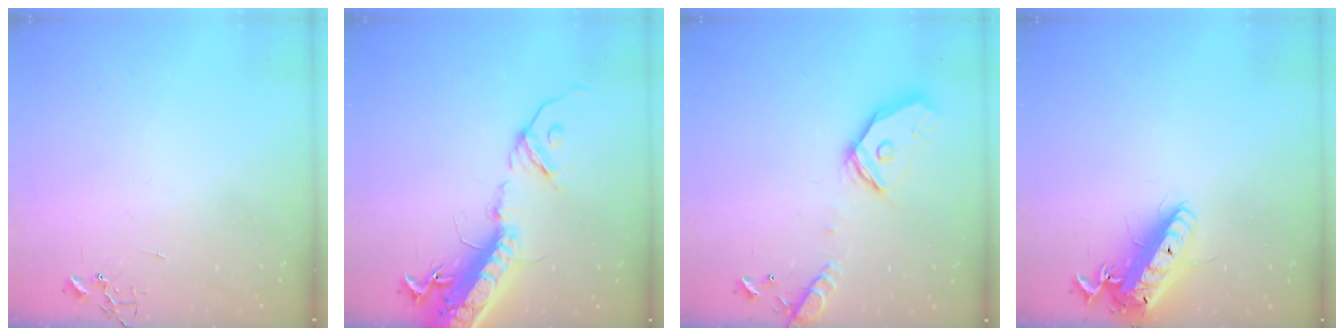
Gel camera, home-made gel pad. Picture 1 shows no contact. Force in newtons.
{"total": 21.7, "press": 21.1, "slide": 5.1}
{"total": 17.6, "press": 17.4, "slide": 2.7}
{"total": 16.1, "press": 15.8, "slide": 3.2}